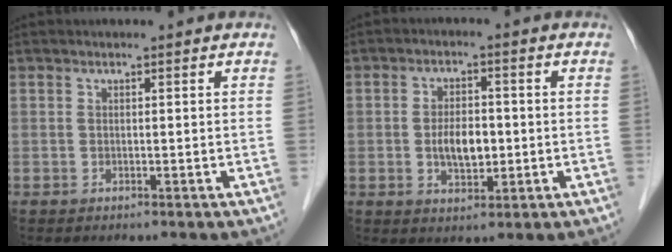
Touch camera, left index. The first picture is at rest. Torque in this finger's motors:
{"motor_torque": [0.34, 0.27, 0.15, 0.04]}